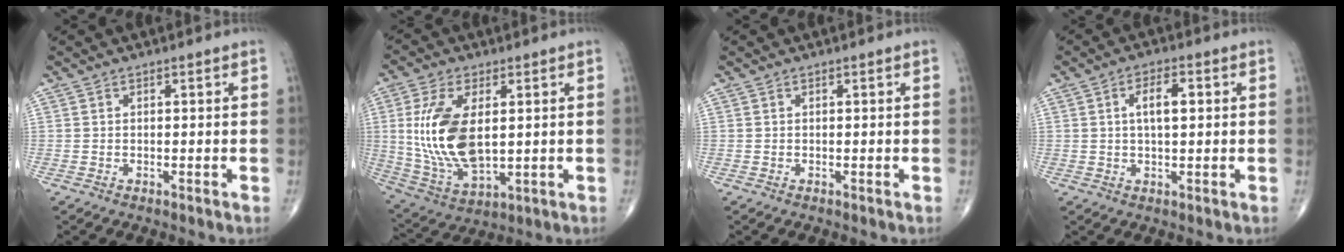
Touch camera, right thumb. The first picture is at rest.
{"total": 15.9, "force": [2.0, 8.2, 13.5], "torque": [-0.273, -0.016, 0.051]}
{"total": 0.0}
{"total": 5.2, "force": [1.1, 2.2, 4.6], "torque": [-0.071, 0.005, 0.016]}